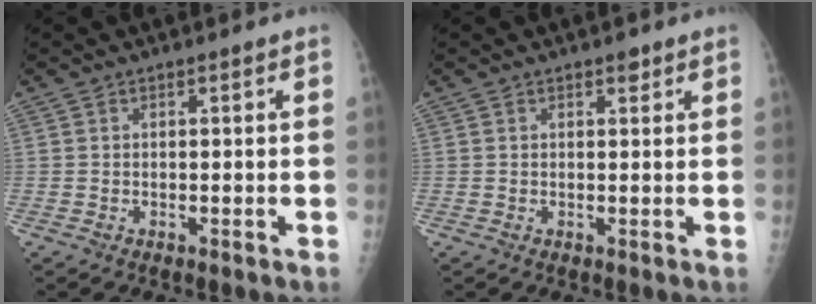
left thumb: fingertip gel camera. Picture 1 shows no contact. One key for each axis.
{"total": 1.4, "fx": 0.9, "fy": 0.7, "fz": 0.8, "tx": -0.004, "ty": -0.002, "tz": 0.010}